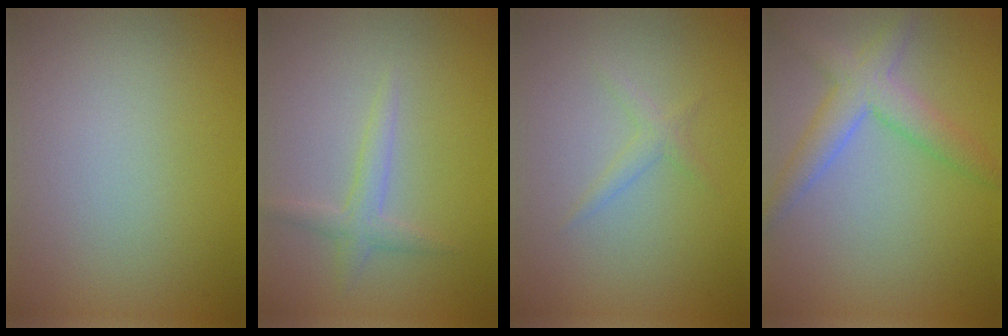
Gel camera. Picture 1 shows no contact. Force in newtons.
{"total": 1.7, "press": 1.7, "slide": 0.1}
{"total": 1.1, "press": 1.1, "slide": 0.0}
{"total": 3.8, "press": 3.8, "slide": 0.2}